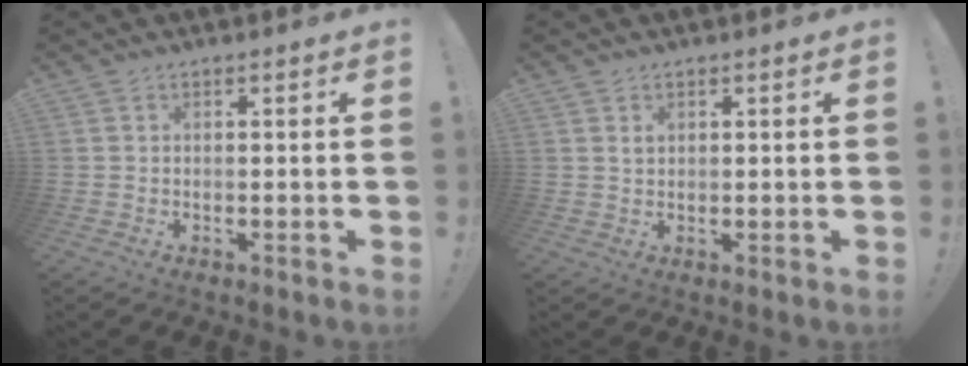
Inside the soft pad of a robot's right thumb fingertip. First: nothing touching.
{"total": 1.2, "force": [0.7, 0.7, 0.7], "torque": [0.000, -0.006, 0.011]}